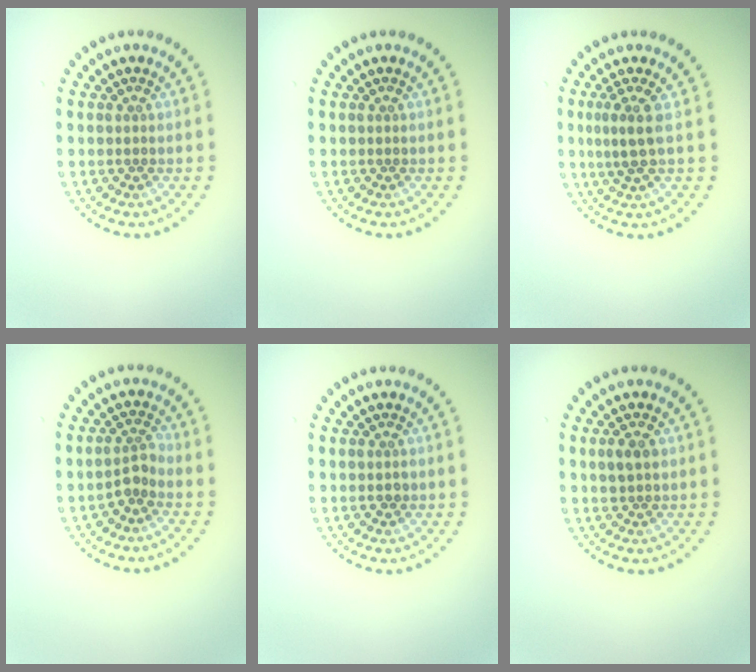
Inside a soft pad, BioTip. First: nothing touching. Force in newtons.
{"total": 0.0}
{"total": 2.3, "press": 1.5, "slide": 1.7}
{"total": 1.8, "press": 1.4, "slide": 1.1}
{"total": 0.7, "press": 0.7, "slide": 0.0}
{"total": 1.7, "press": 1.7, "slide": 0.2}